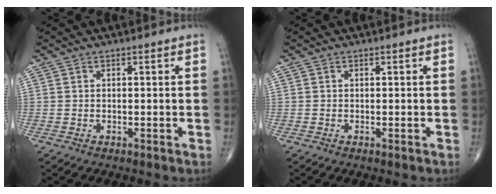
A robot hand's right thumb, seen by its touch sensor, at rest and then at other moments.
{"total": 0.0}